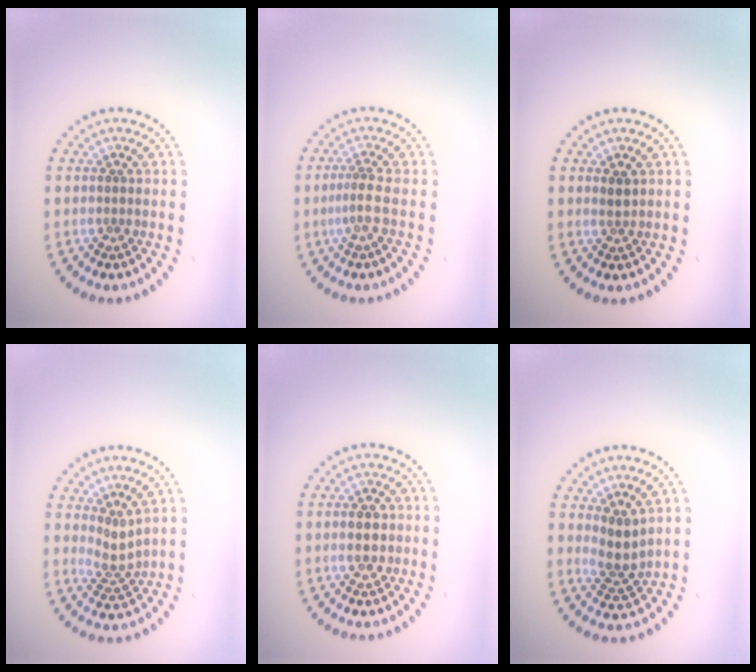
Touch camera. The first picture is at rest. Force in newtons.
{"total": 1.7, "press": 1.2, "slide": 1.3}
{"total": 1.1, "press": 1.0, "slide": 0.5}
{"total": 2.1, "press": 1.5, "slide": 1.6}
{"total": 2.9, "press": 2.9, "slide": 0.2}
{"total": 2.6, "press": 2.1, "slide": 1.6}